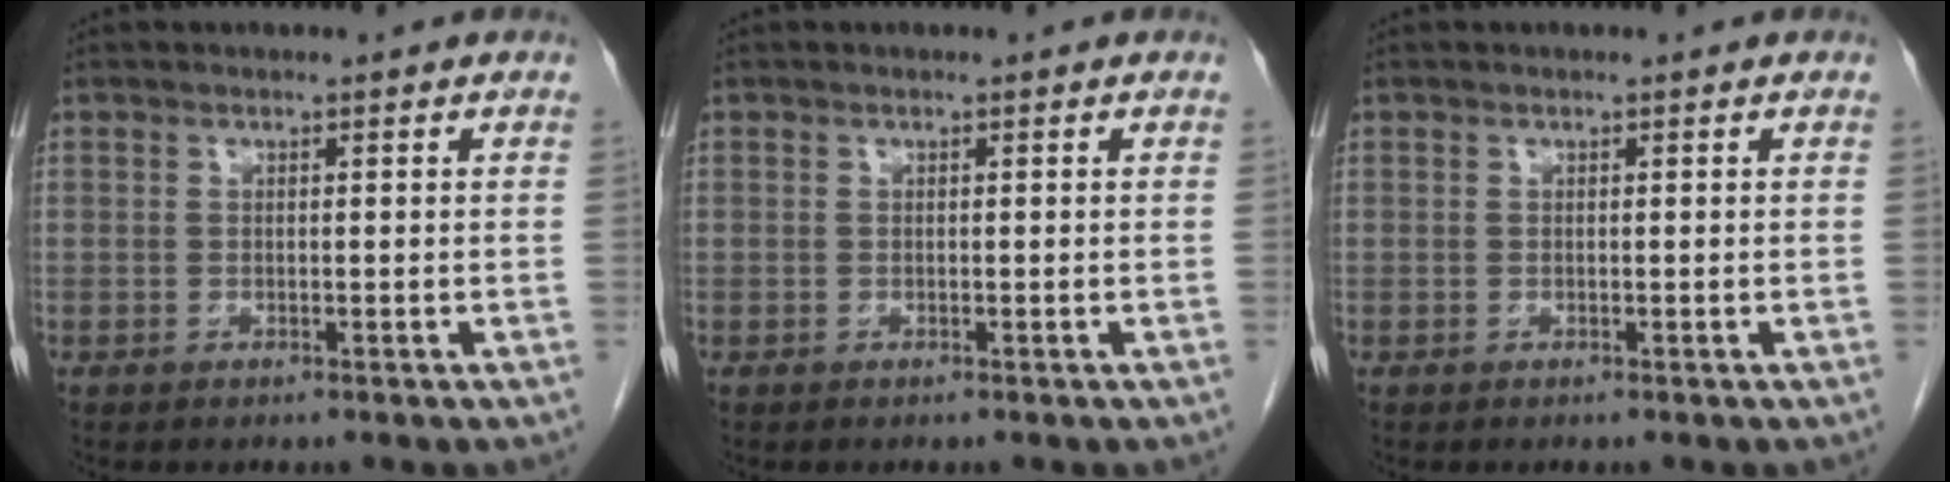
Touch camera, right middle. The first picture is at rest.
{"total": 0.0}
{"total": 0.0}